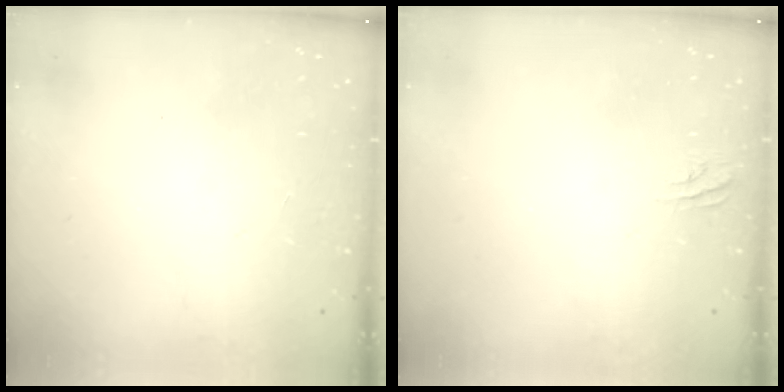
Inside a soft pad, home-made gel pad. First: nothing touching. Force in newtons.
{"total": 4.2, "press": 4.2, "slide": 0.3}